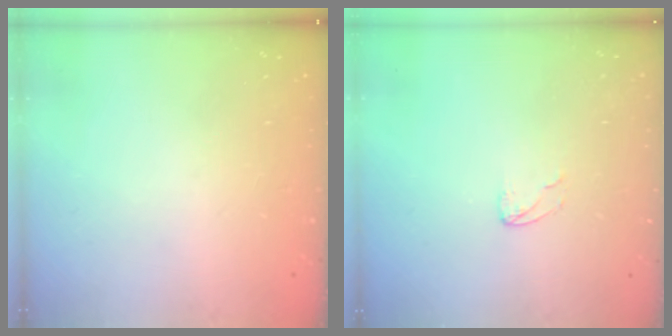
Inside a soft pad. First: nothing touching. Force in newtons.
{"total": 3.6, "press": 3.6, "slide": 0.3}